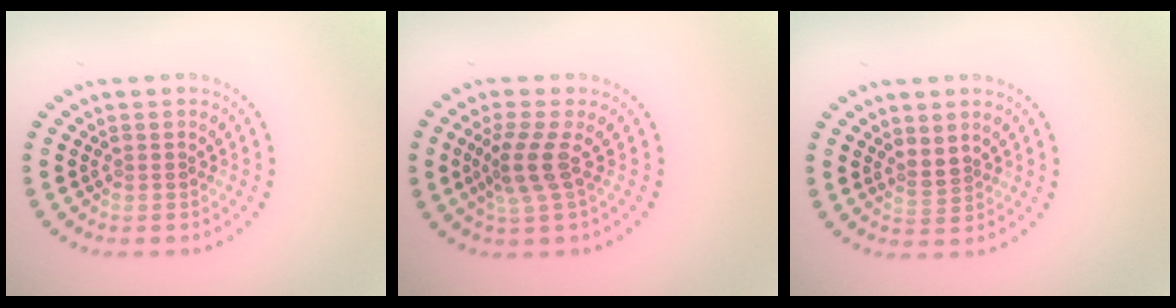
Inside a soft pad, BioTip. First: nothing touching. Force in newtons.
{"total": 2.9, "press": 2.3, "slide": 1.8}
{"total": 1.6, "press": 1.3, "slide": 1.0}